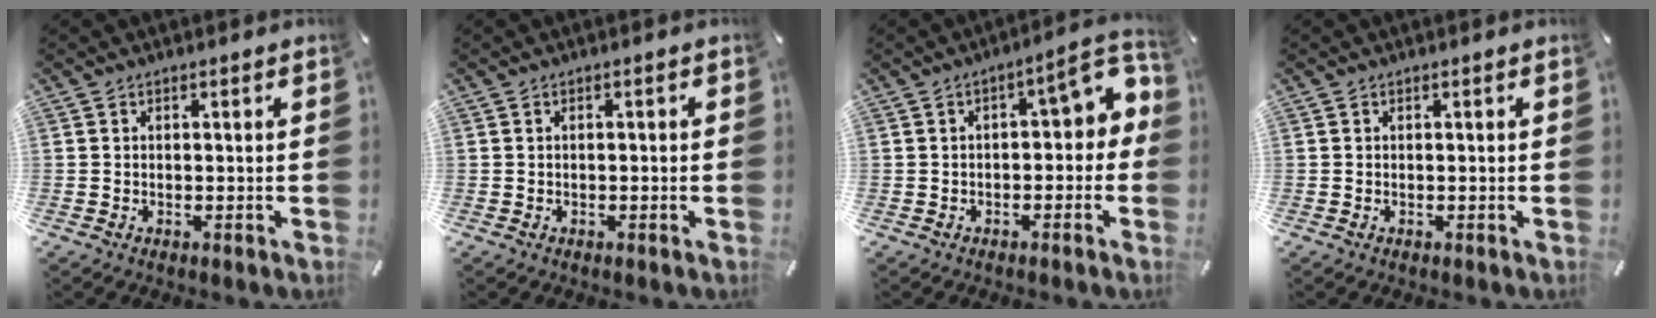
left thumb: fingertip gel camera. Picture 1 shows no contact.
{"total": 0.7, "force": [-0.3, 0.4, 0.6], "torque": [-0.011, 0.000, -0.007]}
{"total": 8.2, "force": [1.5, 4.0, 7.0], "torque": [-0.085, -0.021, 0.016]}
{"total": 0.0}